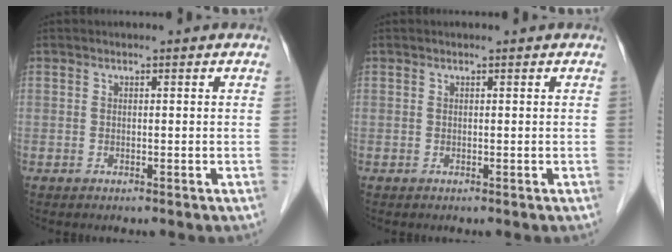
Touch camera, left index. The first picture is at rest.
{"total": 0.0}